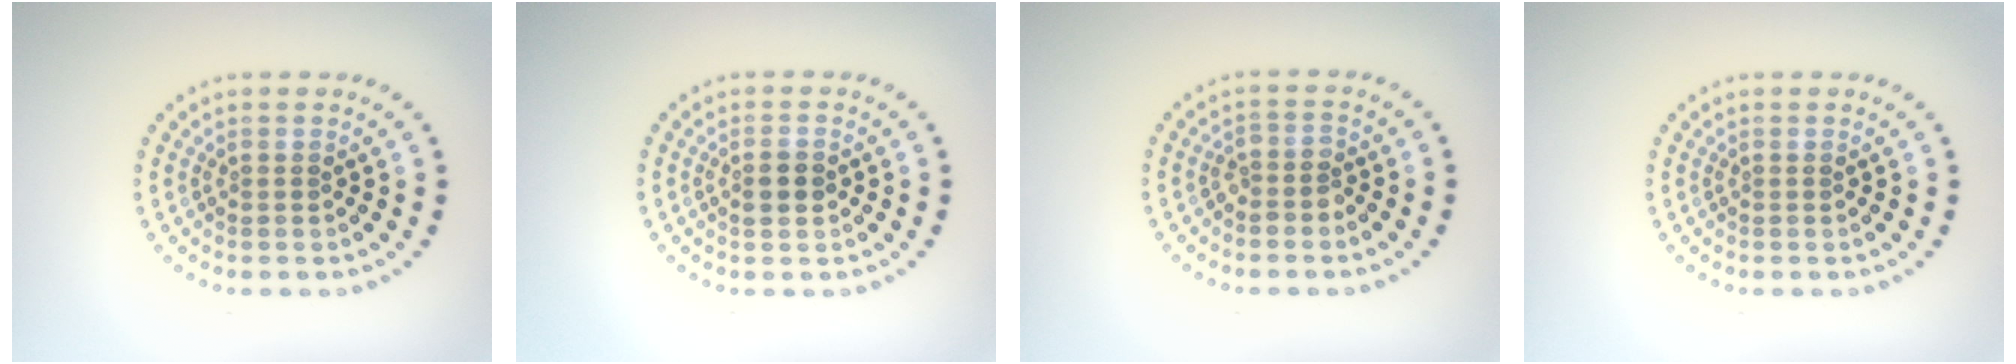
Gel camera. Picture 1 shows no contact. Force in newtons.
{"total": 1.7, "press": 1.7, "slide": 0.1}
{"total": 1.6, "press": 1.4, "slide": 0.8}
{"total": 0.0}